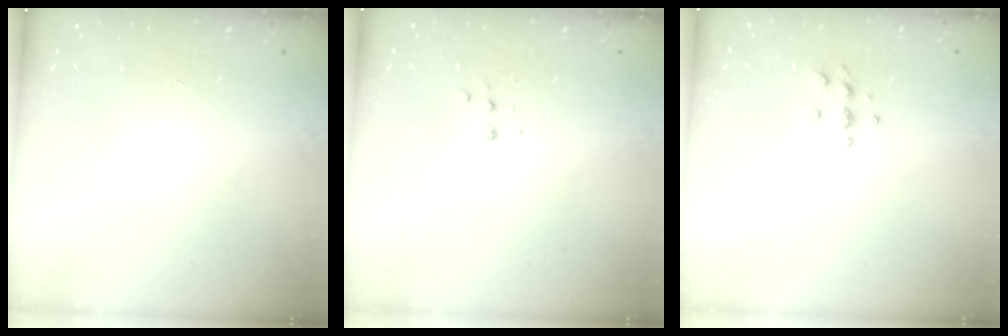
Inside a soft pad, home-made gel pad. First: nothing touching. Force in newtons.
{"total": 4.1, "press": 4.0, "slide": 0.8}
{"total": 5.4, "press": 5.4, "slide": 0.7}